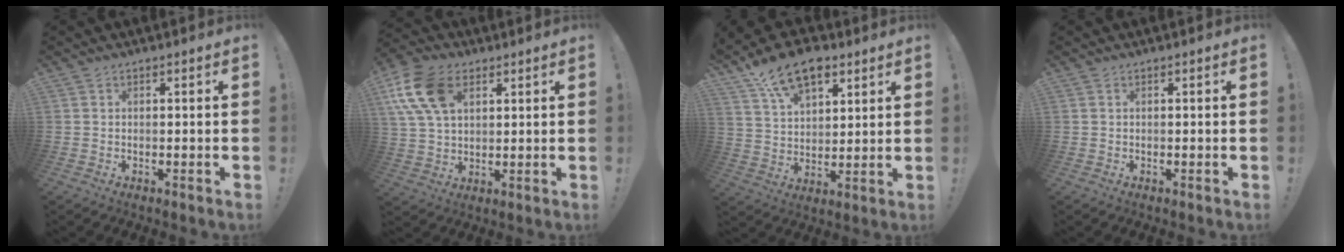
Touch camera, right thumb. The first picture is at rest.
{"total": 15.1, "force": [6.1, 9.7, 9.9], "torque": [-0.197, -0.009, 0.121]}
{"total": 13.6, "force": [8.9, 7.4, 7.0], "torque": [-0.121, -0.050, 0.166]}
{"total": 0.0}